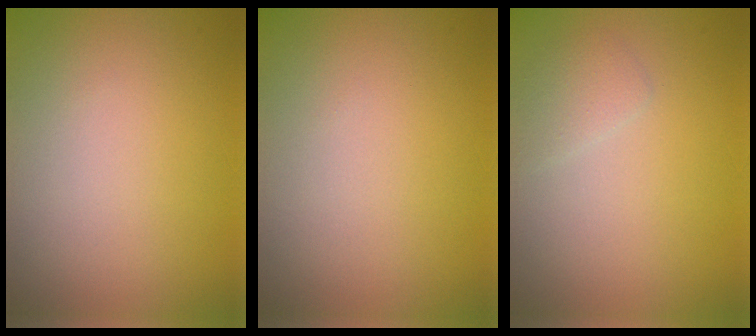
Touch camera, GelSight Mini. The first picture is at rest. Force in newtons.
{"total": 0.0}
{"total": 1.2, "press": 1.2, "slide": 0.1}